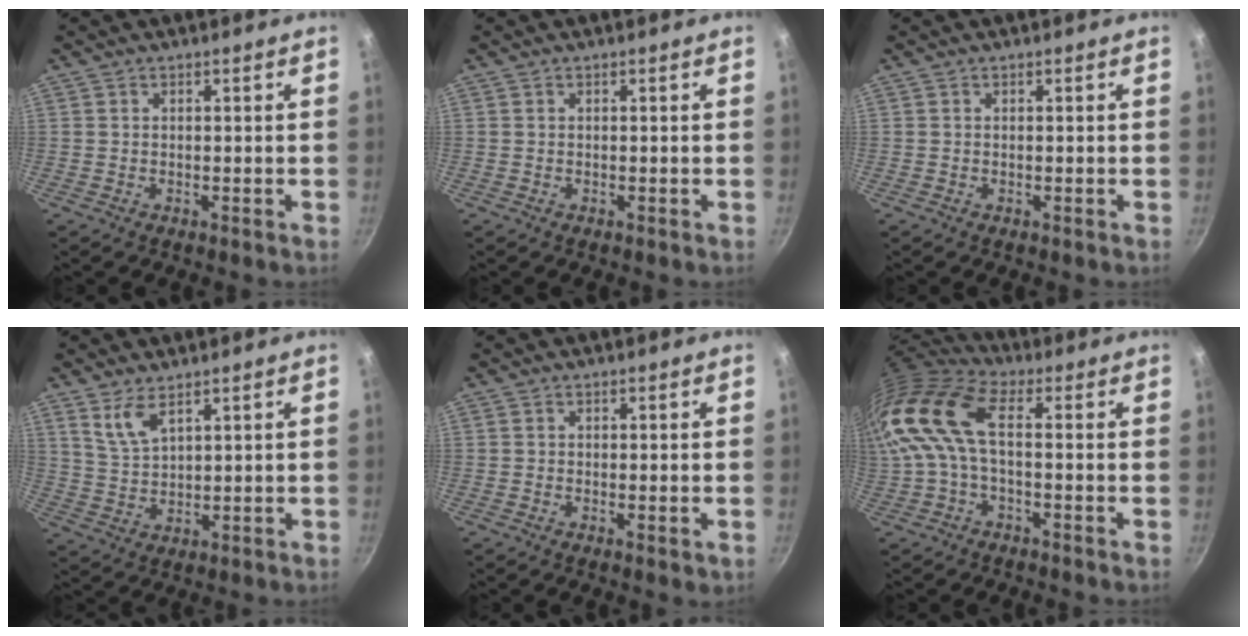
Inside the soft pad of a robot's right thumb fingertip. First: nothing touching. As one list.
[{"total": 0.0}, {"total": 0.0}, {"total": 5.6, "force": [3.6, 2.3, 3.6], "torque": [-0.067, -0.023, 0.080]}, {"total": 0.9, "force": [0.0, 0.3, 0.8], "torque": [-0.013, -0.003, -0.003]}, {"total": 14.5, "force": [1.7, 7.4, 12.4], "torque": [-0.261, 0.024, 0.018]}]